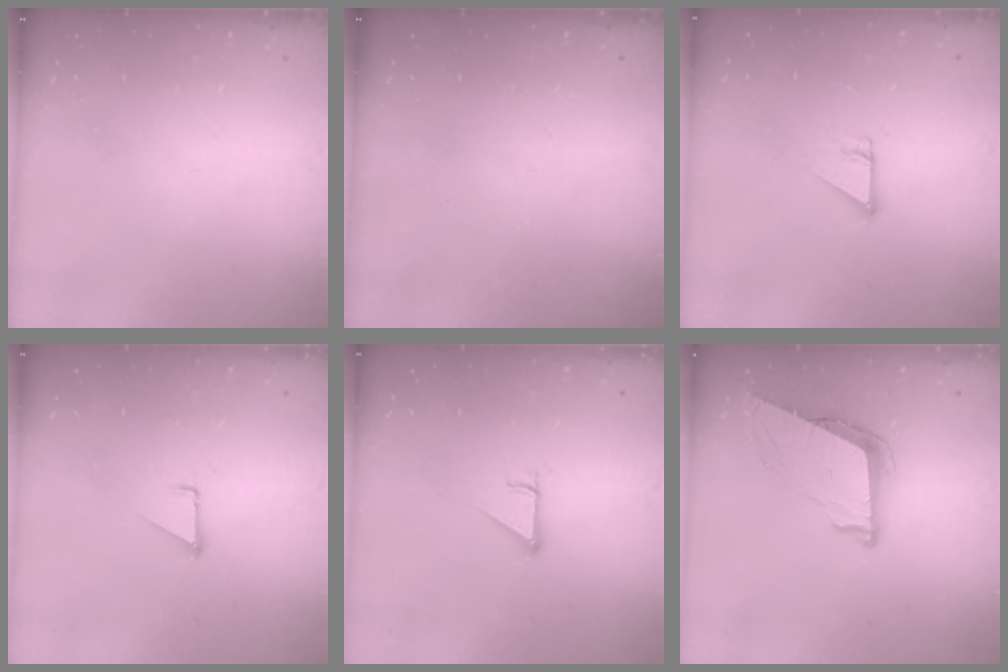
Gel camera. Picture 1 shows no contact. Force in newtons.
{"total": 0.0}
{"total": 3.1, "press": 3.1, "slide": 0.2}
{"total": 1.6, "press": 1.5, "slide": 0.1}
{"total": 2.8, "press": 2.8, "slide": 0.0}
{"total": 9.3, "press": 8.8, "slide": 3.2}